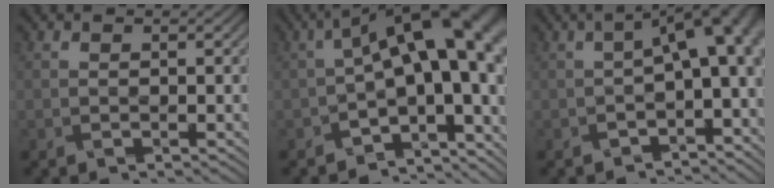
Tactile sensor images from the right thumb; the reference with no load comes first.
{"total": 16.4, "force": [-1.0, 8.1, 14.2], "torque": [-0.197, -0.012, 0.008]}
{"total": 10.2, "force": [-0.6, 5.2, 8.7], "torque": [-0.108, -0.003, 0.000]}